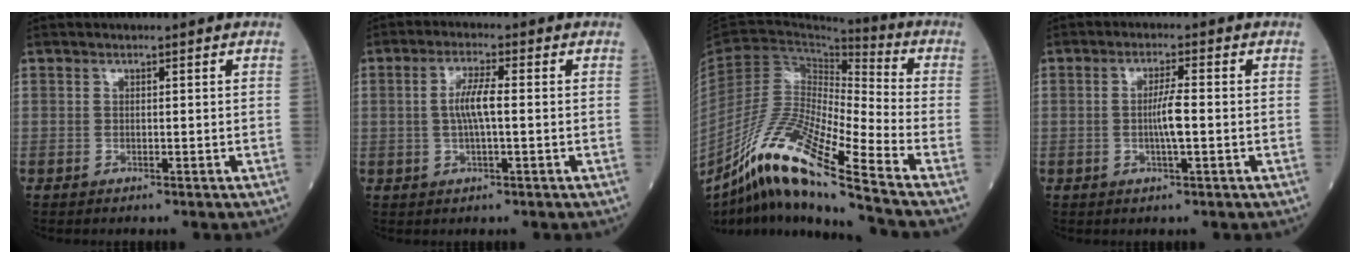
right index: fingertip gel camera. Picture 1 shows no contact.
{"total": 4.6, "force": [0.1, 0.6, 4.6], "torque": [-0.095, 0.005, 0.000]}
{"total": 17.4, "force": [-11.9, -0.2, 12.8], "torque": [-0.250, -0.024, -0.218]}
{"total": 3.9, "force": [-0.6, 0.1, 3.8], "torque": [-0.075, -0.002, -0.011]}